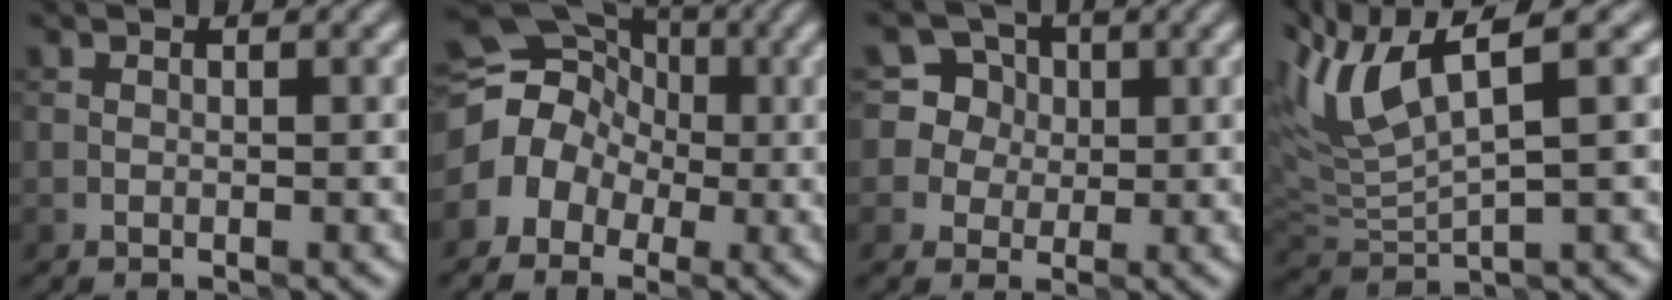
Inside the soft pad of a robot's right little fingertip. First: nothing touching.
{"total": 6.3, "force": [-0.8, 5.5, 3.0], "torque": [-0.030, 0.008, -0.029]}
{"total": 7.3, "force": [2.5, 6.6, 1.7], "torque": [-0.050, 0.042, 0.033]}
{"total": 7.0, "force": [3.4, 1.7, 5.9], "torque": [-0.130, 0.017, 0.070]}